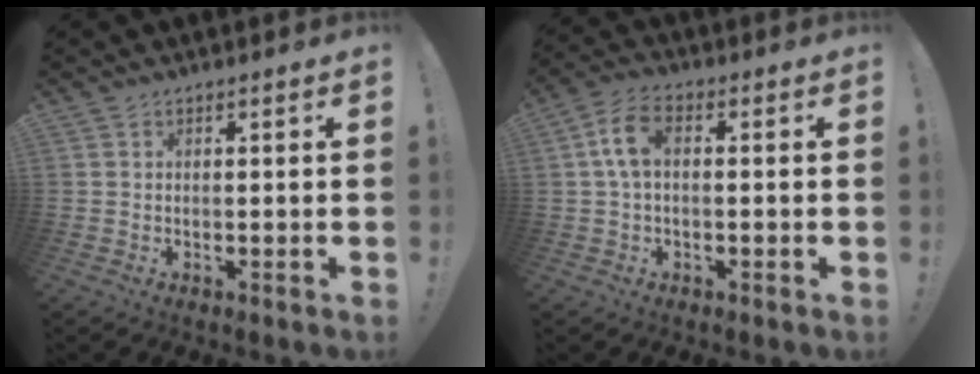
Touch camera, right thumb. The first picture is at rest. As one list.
[{"total": 7.2, "force": [1.1, 4.4, 5.6], "torque": [-0.105, 0.007, 0.023]}]